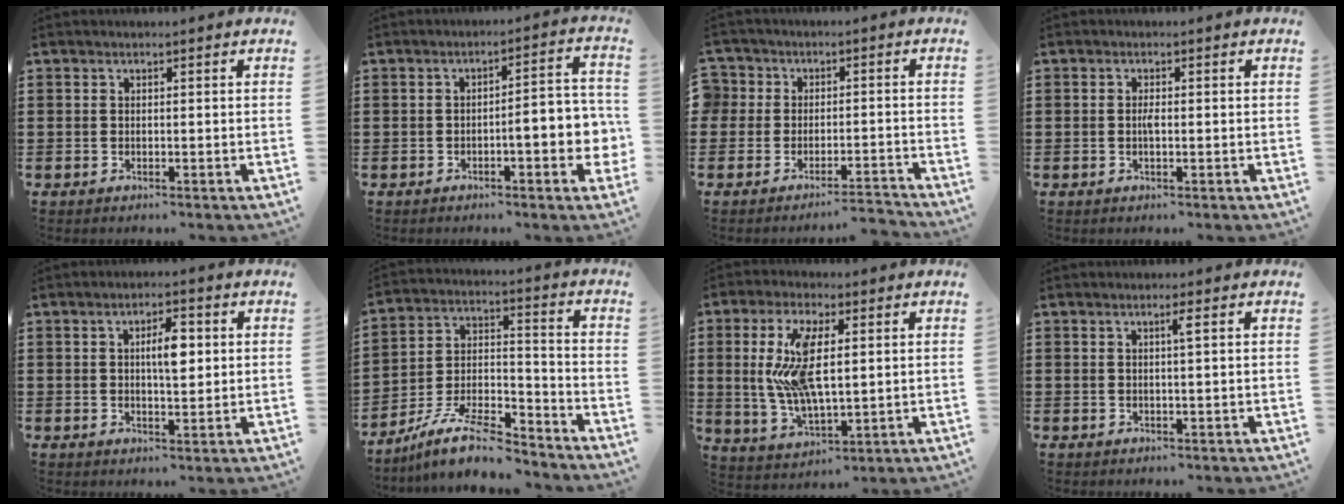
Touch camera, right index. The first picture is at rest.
{"total": 6.6, "force": [-2.1, 1.8, 6.0], "torque": [-0.076, -0.009, -0.039]}
{"total": 3.3, "force": [-2.9, 1.5, 0.0], "torque": [-0.017, 0.005, -0.068]}
{"total": 1.4, "force": [-0.3, 0.1, 1.3], "torque": [-0.027, -0.003, -0.006]}
{"total": 5.1, "force": [0.9, 1.7, 4.7], "torque": [-0.077, 0.002, 0.009]}
{"total": 11.3, "force": [-9.7, 2.3, 5.4], "torque": [-0.097, 0.030, -0.188]}
{"total": 10.7, "force": [1.4, 4.4, 9.7], "torque": [-0.211, 0.000, 0.020]}
{"total": 1.5, "force": [0.3, -0.4, 1.4], "torque": [-0.024, -0.004, 0.003]}